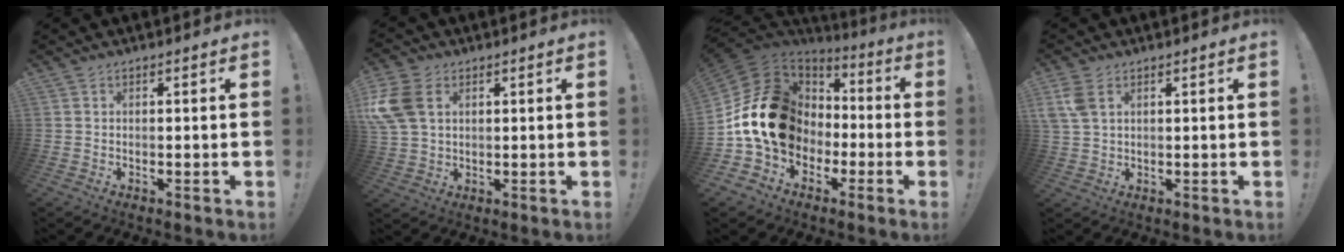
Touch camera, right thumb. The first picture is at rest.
{"total": 12.2, "force": [3.5, 8.4, 8.1], "torque": [-0.157, -0.008, 0.067]}
{"total": 22.3, "force": [-1.1, 17.7, 13.4], "torque": [-0.226, 0.022, 0.015]}
{"total": 6.1, "force": [2.7, 3.7, 4.0], "torque": [-0.073, -0.006, 0.052]}